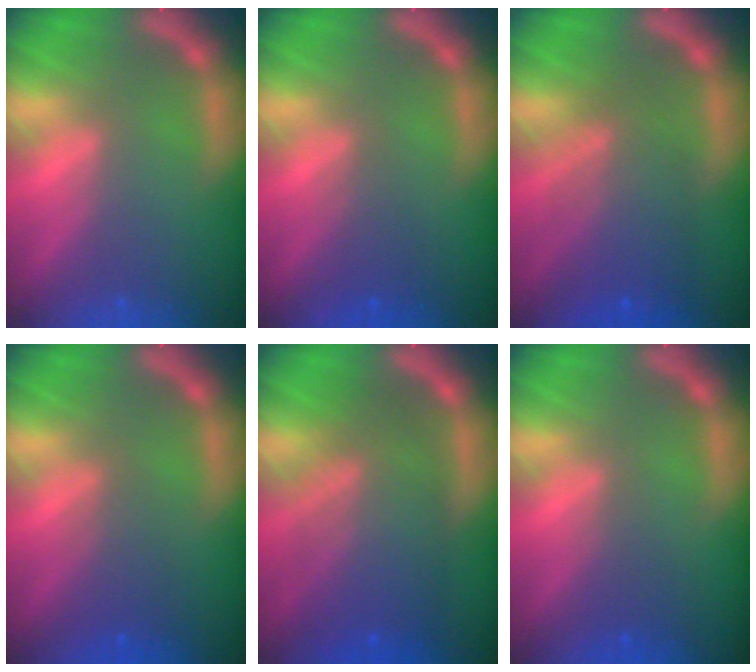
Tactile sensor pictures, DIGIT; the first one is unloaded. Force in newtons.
{"total": 2.0}
{"total": 6.6}
{"total": 2.5}
{"total": 8.6}
{"total": 1.5}